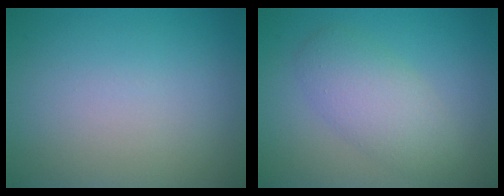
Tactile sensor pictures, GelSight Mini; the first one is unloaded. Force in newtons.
{"total": 4.1, "press": 4.1, "slide": 0.1}